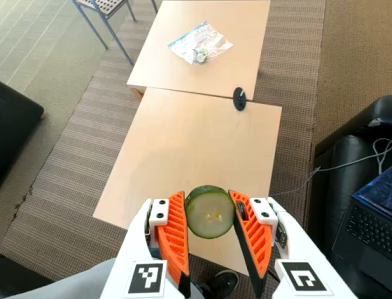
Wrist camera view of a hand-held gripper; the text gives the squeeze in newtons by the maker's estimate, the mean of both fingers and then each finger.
{"total": 10.6, "left": 10.0, "right": 11.2}